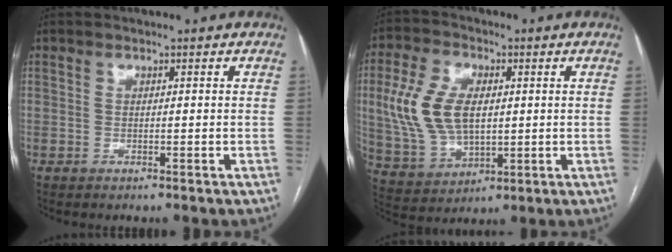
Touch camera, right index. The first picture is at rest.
{"total": 12.4, "force": [1.6, 7.1, 10.1], "torque": [-0.229, 0.015, 0.042]}